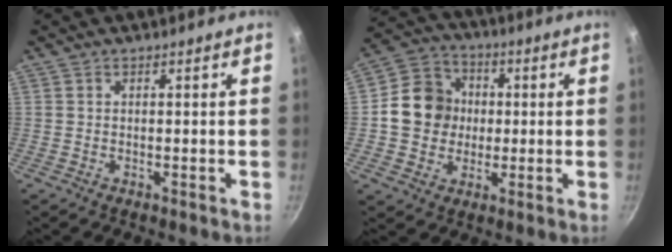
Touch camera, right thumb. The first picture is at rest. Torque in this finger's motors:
{"motor_torque": [0.04, 1.65, 0.60, -0.91, 0.34]}